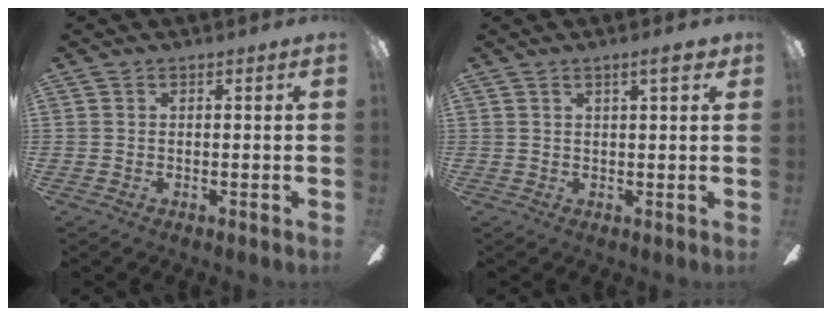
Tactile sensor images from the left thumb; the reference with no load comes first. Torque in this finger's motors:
{"motor_torque": [-0.45, -0.10, -0.24, 0.14, 0.05]}